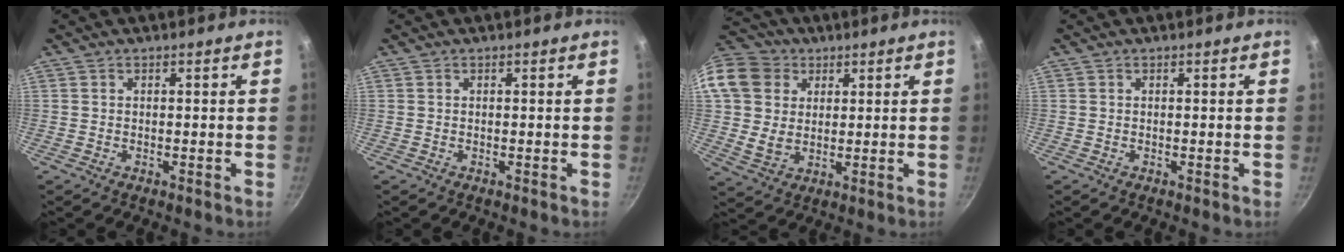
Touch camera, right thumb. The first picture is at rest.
{"total": 0.0}
{"total": 15.9, "force": [5.1, 13.0, 7.6], "torque": [-0.155, 0.005, 0.089]}
{"total": 0.0}